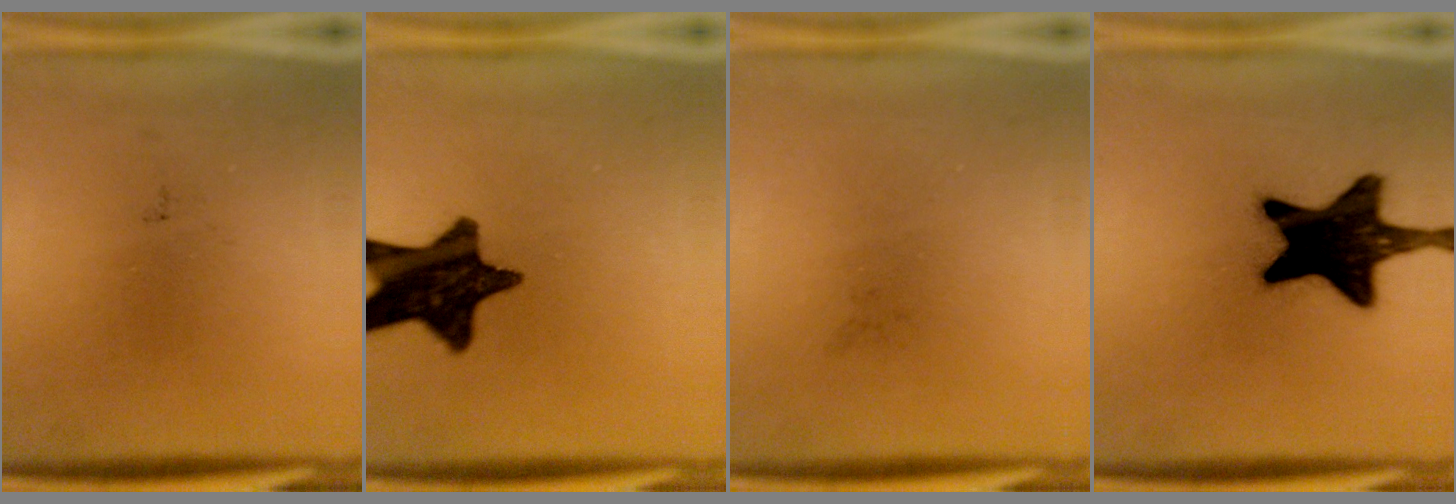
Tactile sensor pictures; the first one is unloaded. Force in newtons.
{"total": 13.8}
{"total": 0.0}
{"total": 18.1}